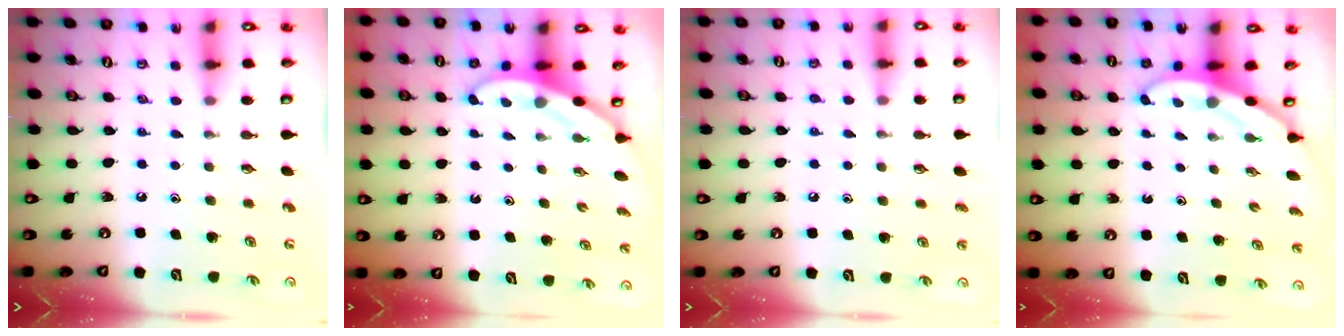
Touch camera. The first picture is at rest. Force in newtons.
{"total": 3.1, "press": 3.1, "slide": 0.1}
{"total": 3.6, "press": 3.6, "slide": 0.3}
{"total": 2.9, "press": 2.9, "slide": 0.1}